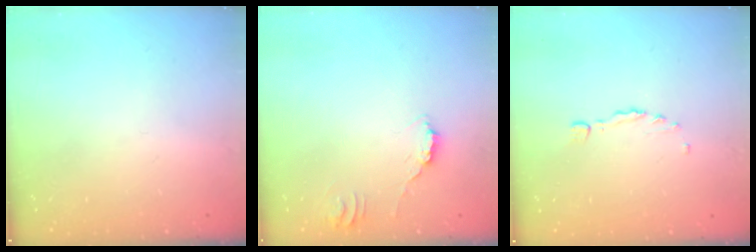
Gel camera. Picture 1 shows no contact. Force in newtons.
{"total": 3.8, "press": 3.8, "slide": 0.2}
{"total": 0.6, "press": 0.5, "slide": 0.3}